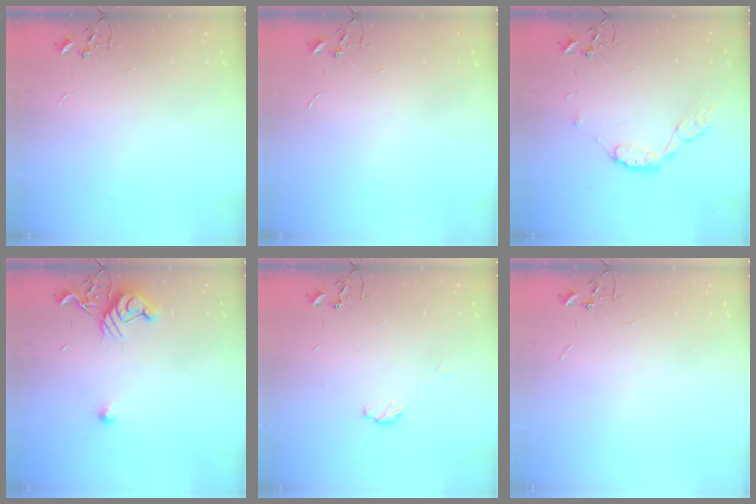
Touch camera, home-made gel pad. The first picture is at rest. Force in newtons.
{"total": 0.0}
{"total": 8.7, "press": 8.7, "slide": 0.1}
{"total": 9.8, "press": 9.8, "slide": 1.0}
{"total": 4.8, "press": 4.8, "slide": 0.3}
{"total": 0.0}